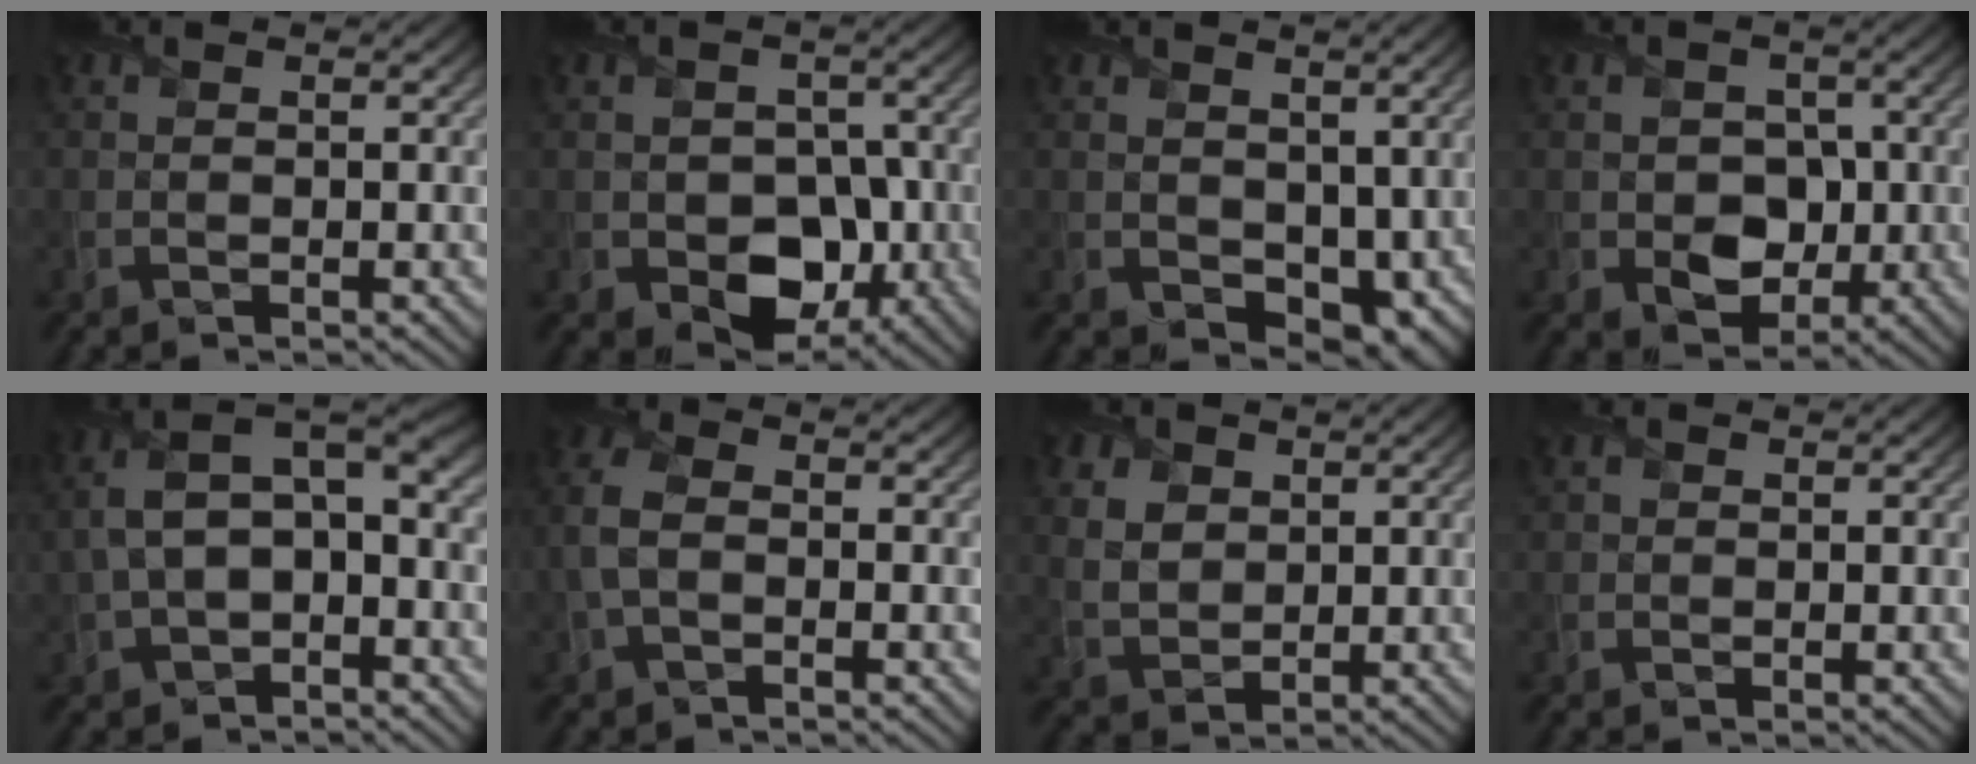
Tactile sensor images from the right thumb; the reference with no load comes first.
{"total": 7.0, "force": [-2.2, 5.1, 4.3], "torque": [-0.075, -0.022, -0.029]}
{"total": 5.6, "force": [0.4, 3.9, 3.9], "torque": [-0.078, -0.024, 0.018]}
{"total": 5.1, "force": [-0.8, 4.1, 2.9], "torque": [-0.058, -0.011, -0.016]}
{"total": 8.9, "force": [0.5, 5.1, 7.3], "torque": [-0.169, 0.007, 0.008]}
{"total": 4.9, "force": [-0.4, 3.1, 3.8], "torque": [-0.109, 0.007, -0.016]}
{"total": 5.0, "force": [1.9, 3.7, 2.7], "torque": [-0.082, 0.001, 0.031]}
{"total": 1.4, "force": [0.7, 1.1, 0.4], "torque": [-0.010, 0.004, 0.012]}